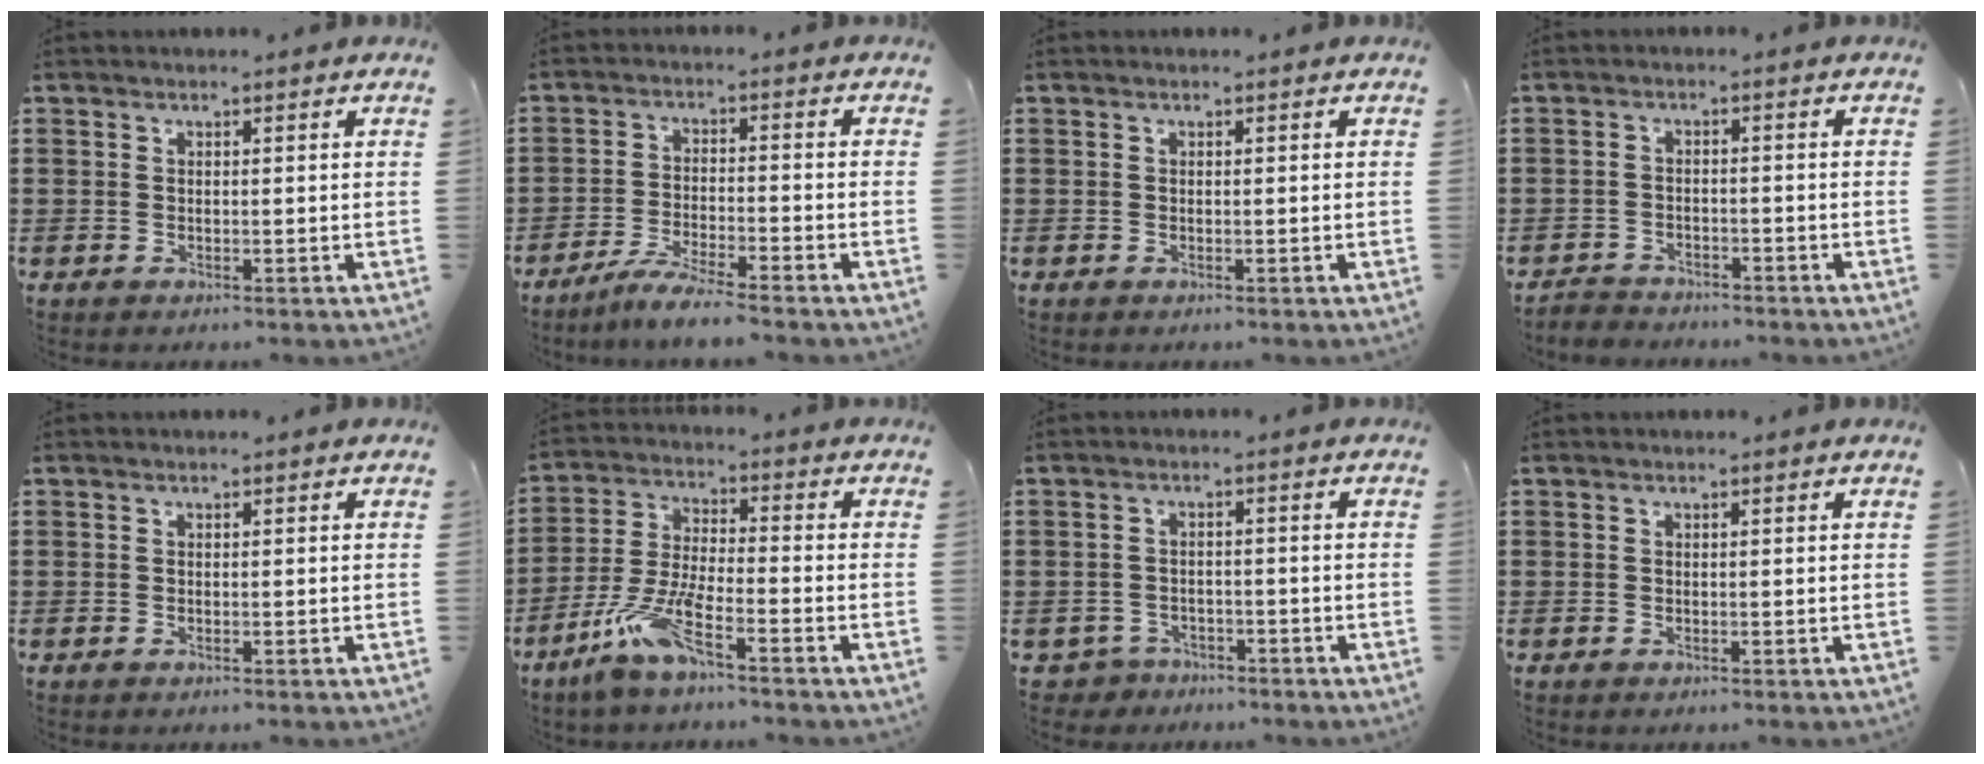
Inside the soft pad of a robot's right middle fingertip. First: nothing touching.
{"total": 5.1, "force": [-4.6, -0.3, 2.1], "torque": [-0.049, -0.013, -0.089]}
{"total": 0.0}
{"total": 2.5, "force": [-2.5, 0.4, -0.3], "torque": [-0.004, -0.003, -0.055]}
{"total": 0.0}
{"total": 8.6, "force": [-5.7, 1.0, 6.4], "torque": [-0.149, -0.015, -0.112]}
{"total": 2.6, "force": [-2.5, 0.9, -0.2], "torque": [-0.015, -0.005, -0.057]}
{"total": 0.0}